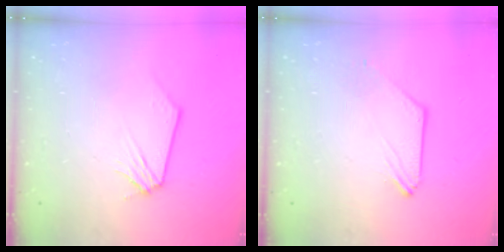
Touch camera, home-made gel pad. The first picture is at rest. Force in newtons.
{"total": 0.0}